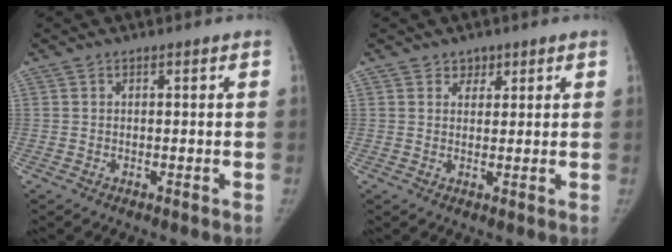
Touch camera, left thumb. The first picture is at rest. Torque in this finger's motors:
{"motor_torque": [-0.04, 0.08, -0.26, 0.14, -0.07]}